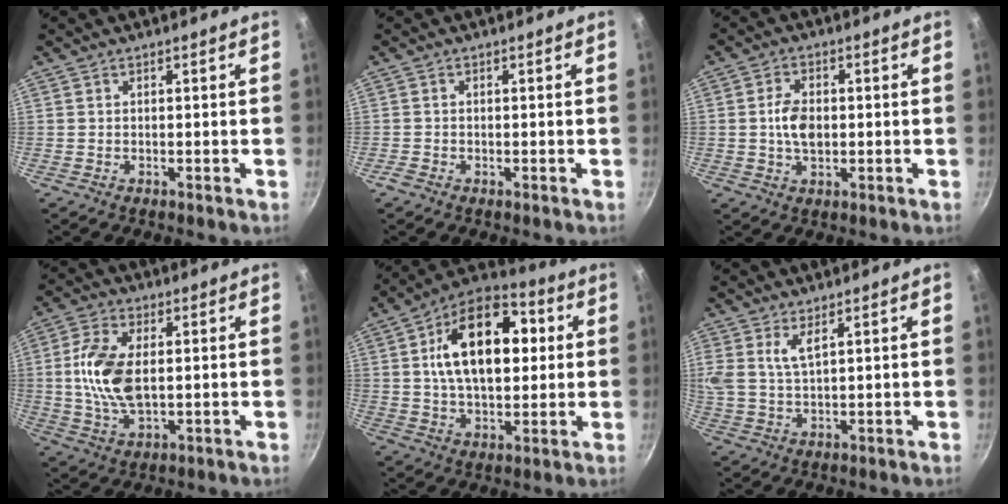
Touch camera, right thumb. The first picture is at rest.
{"total": 0.9, "force": [-0.6, 0.5, 0.4], "torque": [-0.012, -0.001, -0.016]}
{"total": 5.7, "force": [-0.1, 3.6, 4.4], "torque": [-0.076, 0.005, -0.002]}
{"total": 11.6, "force": [0.7, 6.1, 9.9], "torque": [-0.207, 0.000, 0.017]}
{"total": 19.7, "force": [3.9, 11.3, 15.7], "torque": [-0.224, 0.015, 0.057]}
{"total": 5.2, "force": [2.4, 2.1, 4.0], "torque": [-0.090, -0.007, 0.057]}